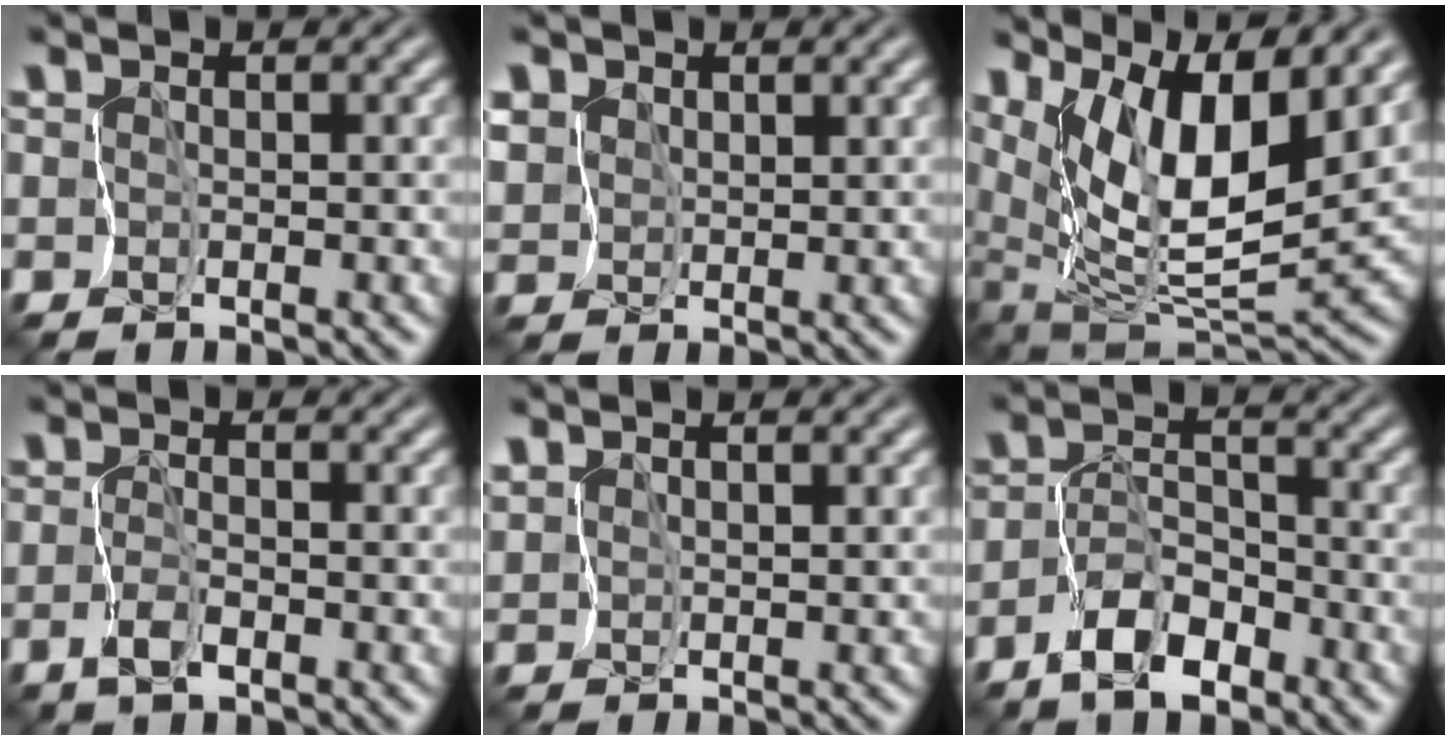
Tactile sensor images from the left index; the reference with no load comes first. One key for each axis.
{"total": 5.3, "fx": 3.1, "fy": 3.7, "fz": 2.1, "tx": -0.059, "ty": 0.025, "tz": 0.047}
{"total": 10.2, "fx": 5.5, "fy": 2.6, "fz": 8.2, "tx": -0.153, "ty": -0.003, "tz": 0.107}
{"total": 1.2, "fx": -0.5, "fy": 0.4, "fz": 1.0, "tx": -0.023, "ty": 0.005, "tz": -0.010}
{"total": 1.4, "fx": 1.4, "fy": 0.1, "fz": 0.2, "tx": -0.009, "ty": 0.006, "tz": 0.033}
{"total": 3.9, "fx": -2.6, "fy": 1.8, "fz": 2.3, "tx": -0.041, "ty": 0.008, "tz": -0.051}